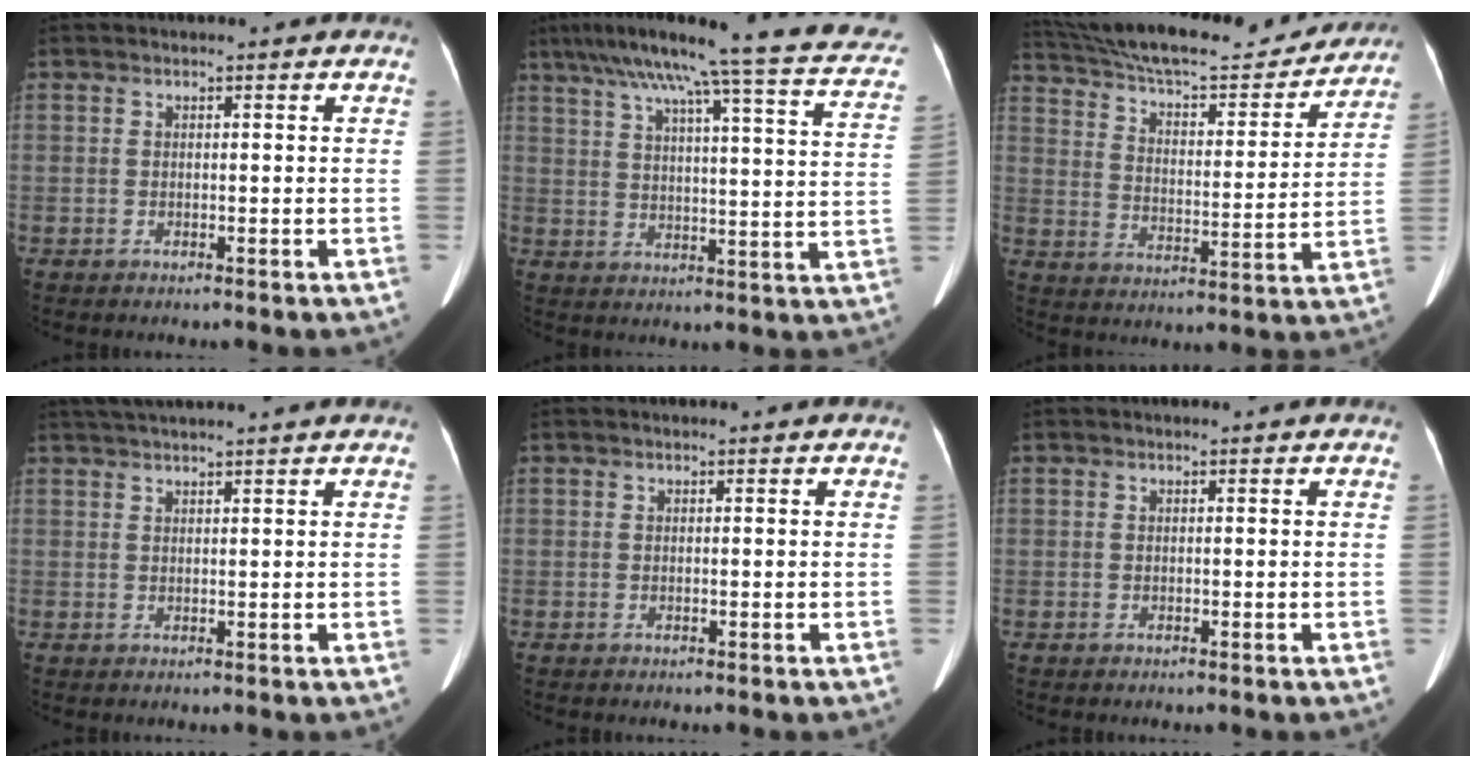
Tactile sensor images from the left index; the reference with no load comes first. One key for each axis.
{"total": 26.0, "fx": 20.6, "fy": 1.9, "fz": 15.7, "tx": -0.236, "ty": 0.004, "tz": 0.252}
{"total": 25.6, "fx": 22.7, "fy": 5.9, "fz": 10.1, "tx": -0.181, "ty": 0.005, "tz": 0.317}
{"total": 7.0, "fx": 6.2, "fy": -0.8, "fz": 3.2, "tx": -0.050, "ty": 0.036, "tz": 0.091}
{"total": 0.0}
{"total": 0.0}